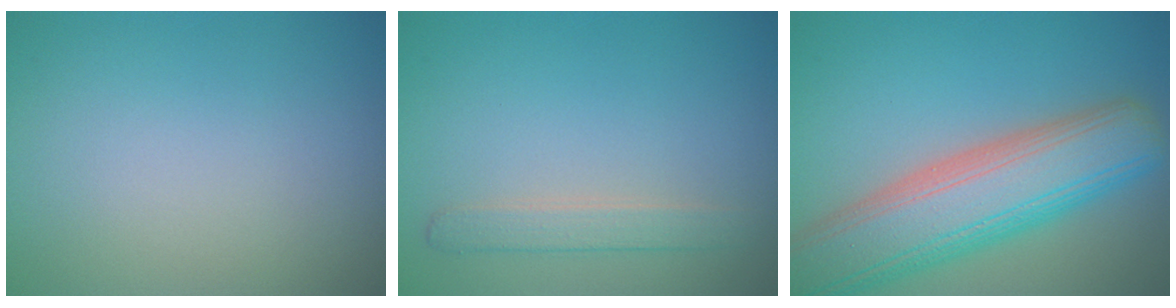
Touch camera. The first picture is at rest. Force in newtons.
{"total": 1.8, "press": 1.8, "slide": 0.1}
{"total": 9.9, "press": 9.9, "slide": 0.5}